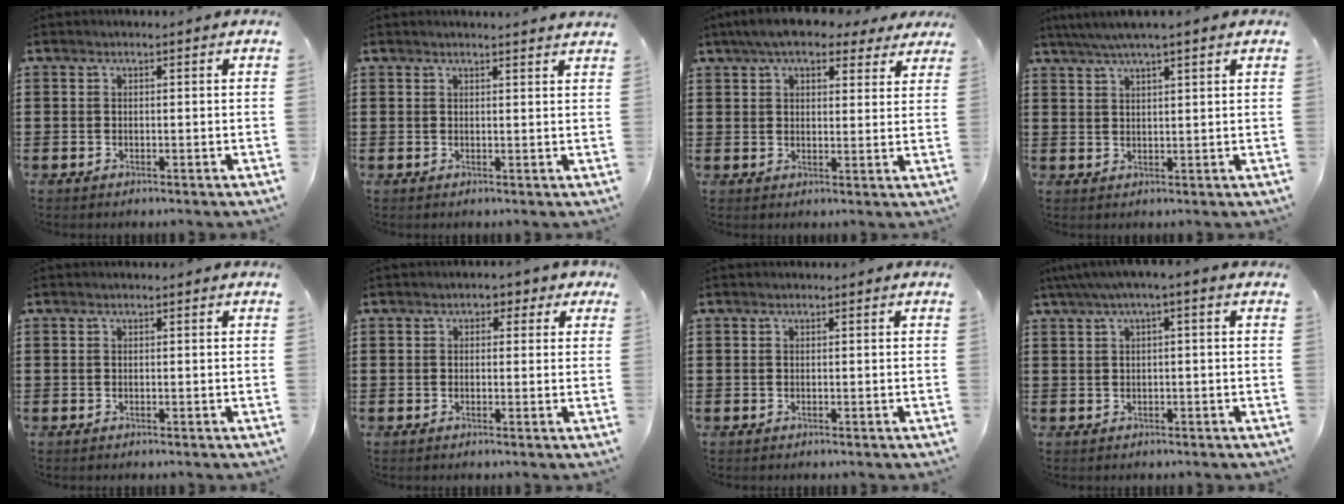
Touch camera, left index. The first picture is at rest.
{"total": 1.6, "force": [1.5, -0.2, 0.4], "torque": [-0.009, -0.001, 0.030]}
{"total": 7.2, "force": [5.8, 2.1, 3.8], "torque": [-0.084, -0.002, 0.105]}
{"total": 3.9, "force": [3.0, 0.0, 2.5], "torque": [-0.055, -0.001, 0.054]}
{"total": 0.0}
{"total": 1.9, "force": [0.5, 1.4, 1.2], "torque": [-0.022, 0.005, 0.003]}
{"total": 0.0}
{"total": 2.1, "force": [-0.6, 0.3, 2.0], "torque": [-0.032, 0.000, -0.013]}